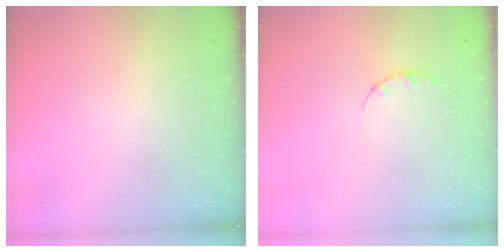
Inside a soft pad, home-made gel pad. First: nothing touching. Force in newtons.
{"total": 2.4, "press": 2.3, "slide": 0.4}